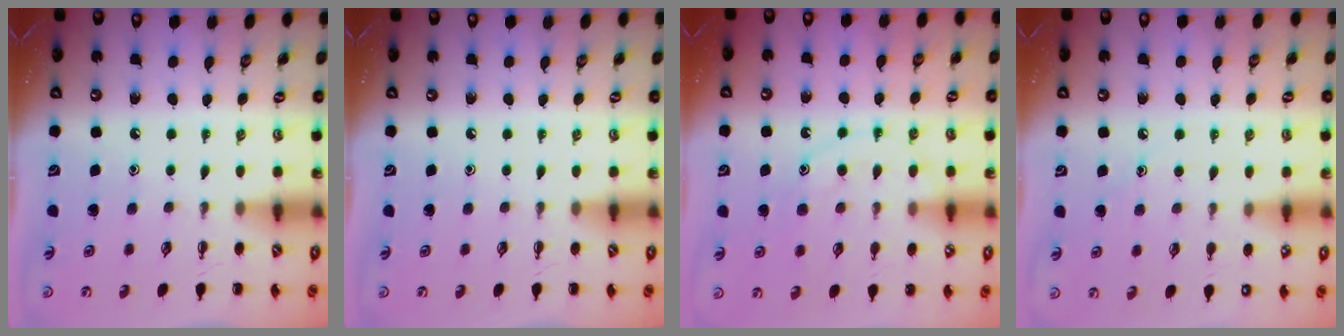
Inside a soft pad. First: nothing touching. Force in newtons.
{"total": 0.0}
{"total": 11.9, "press": 11.9, "slide": 0.9}
{"total": 7.3, "press": 7.1, "slide": 1.8}